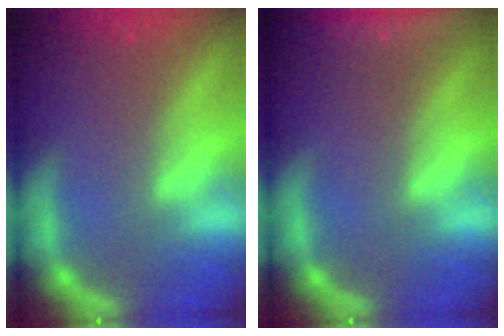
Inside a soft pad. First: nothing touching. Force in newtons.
{"total": 7.4}